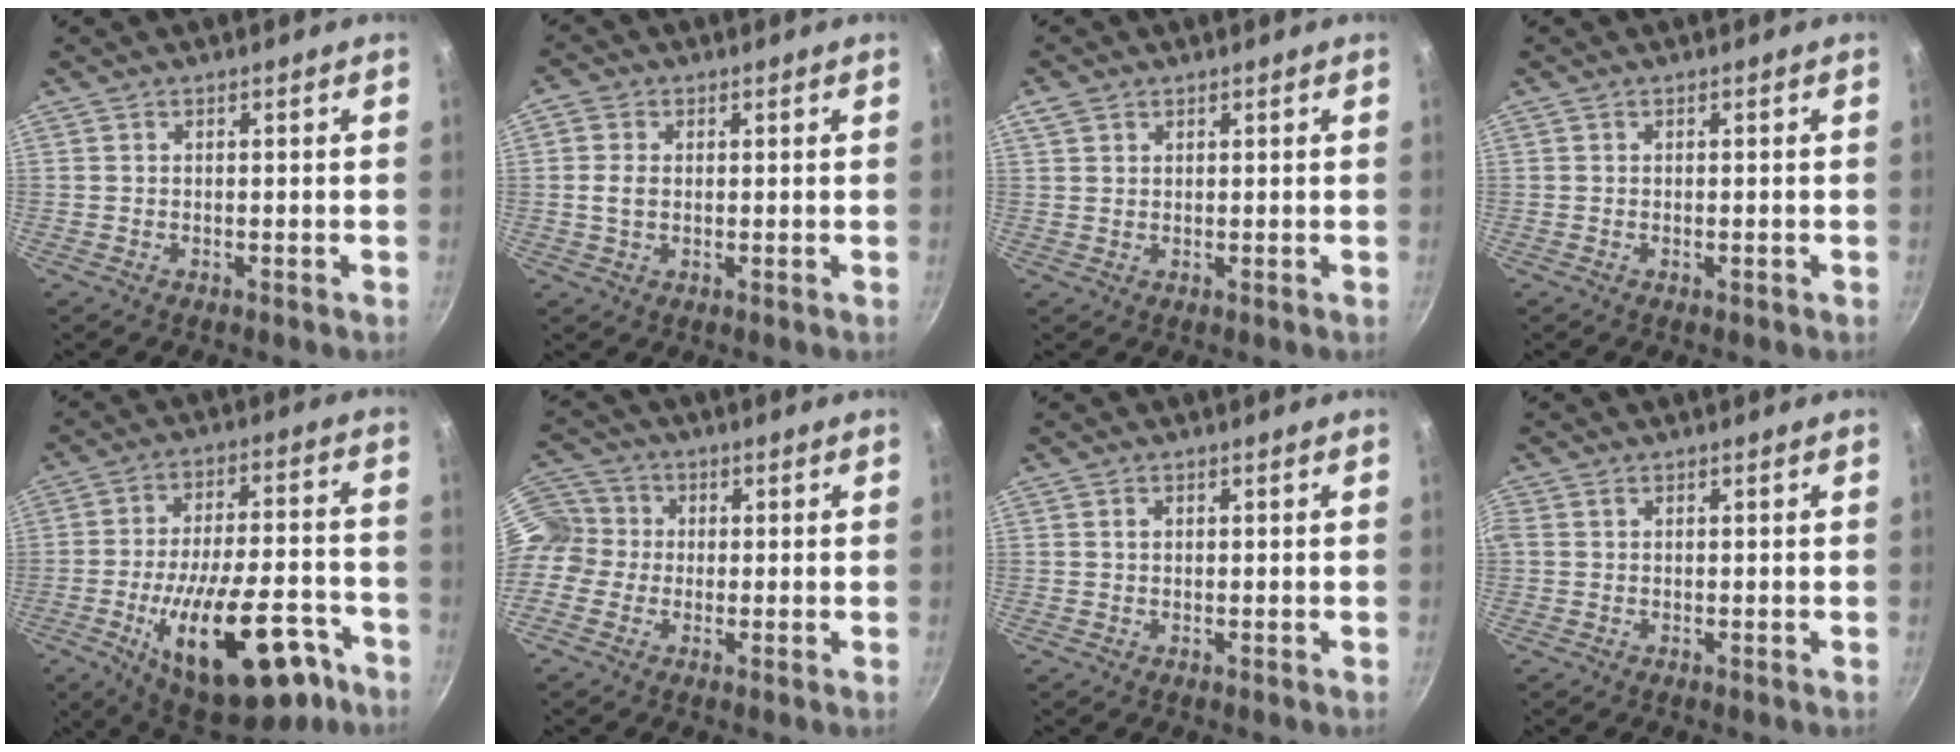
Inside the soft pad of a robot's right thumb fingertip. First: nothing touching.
{"total": 4.0, "force": [0.3, 2.9, 2.7], "torque": [-0.046, 0.003, -0.002]}
{"total": 2.7, "force": [1.5, 1.8, 1.3], "torque": [-0.020, 0.001, 0.028]}
{"total": 0.8, "force": [-0.2, 0.3, 0.7], "torque": [-0.010, 0.002, -0.005]}
{"total": 24.0, "force": [-10.7, 10.4, 18.8], "torque": [-0.257, 0.048, -0.147]}
{"total": 11.2, "force": [0.5, 10.4, 4.3], "torque": [-0.091, 0.026, -0.008]}
{"total": 0.7, "force": [0.2, 0.6, 0.4], "torque": [-0.005, 0.003, 0.004]}
{"total": 0.6, "force": [0.2, 0.5, 0.4], "torque": [-0.009, 0.003, 0.002]}